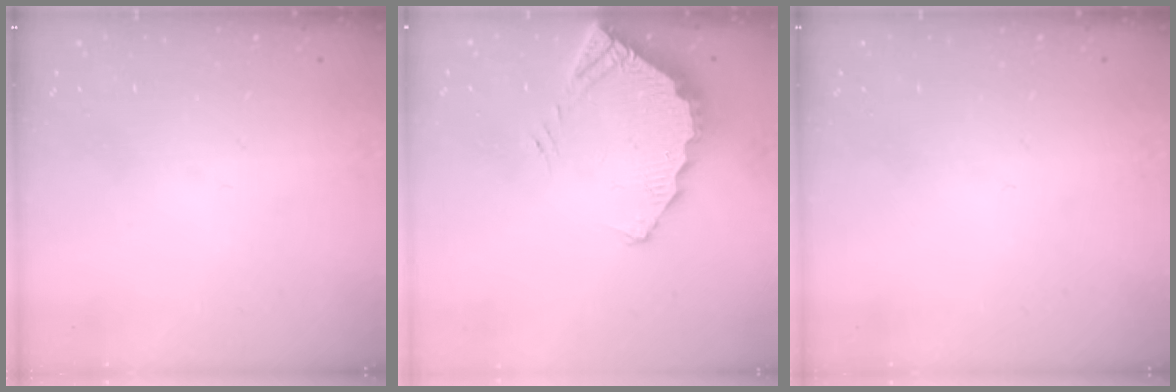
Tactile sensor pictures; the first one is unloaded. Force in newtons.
{"total": 3.9, "press": 3.9, "slide": 0.3}
{"total": 0.0}